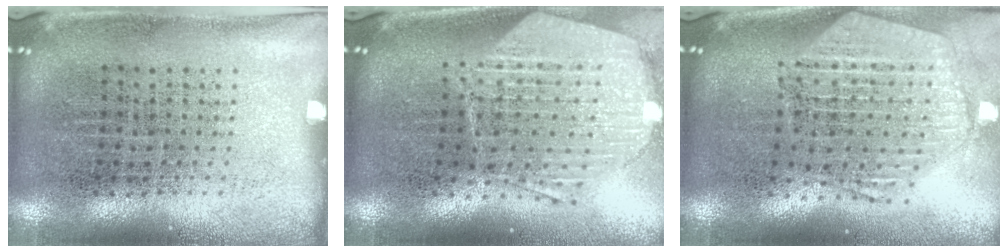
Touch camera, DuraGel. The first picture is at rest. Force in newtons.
{"total": 2.2, "press": 1.9, "slide": 1.1}
{"total": 2.6, "press": 2.2, "slide": 1.5}